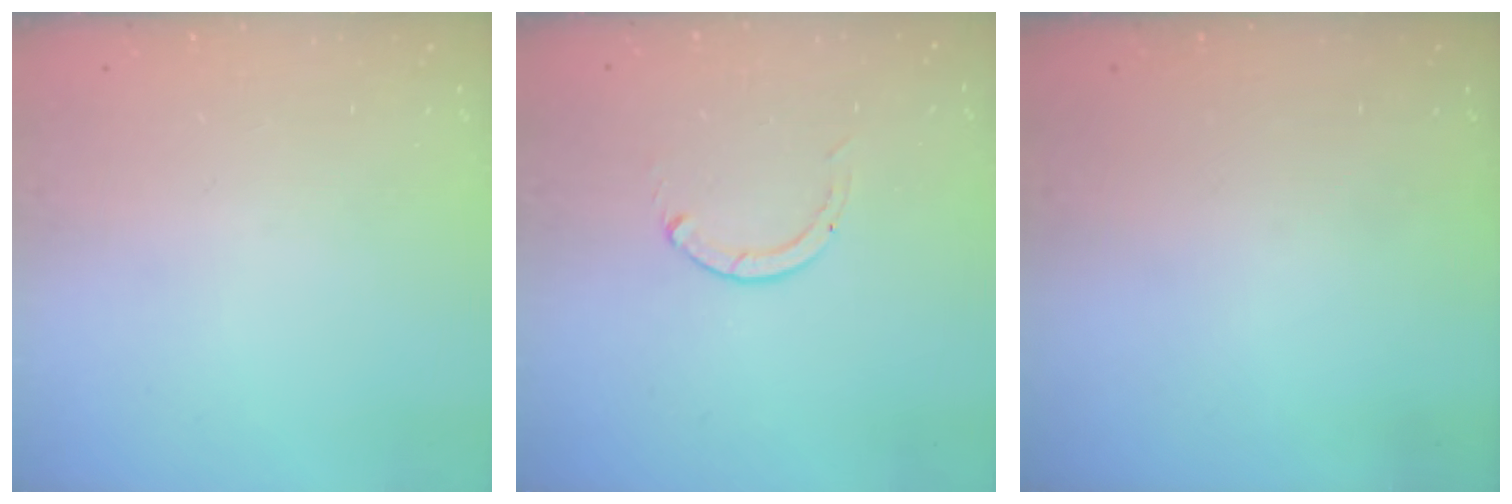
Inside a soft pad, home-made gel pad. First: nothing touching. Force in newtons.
{"total": 0.0}
{"total": 0.0}